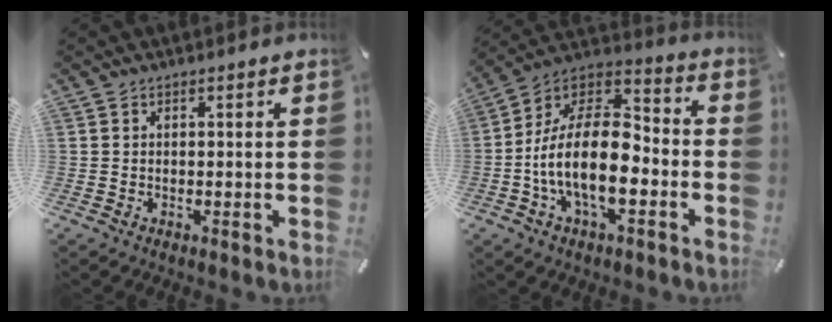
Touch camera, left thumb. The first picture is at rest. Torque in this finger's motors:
{"motor_torque": [0.64, 1.93, 1.33, -0.60, 0.66]}